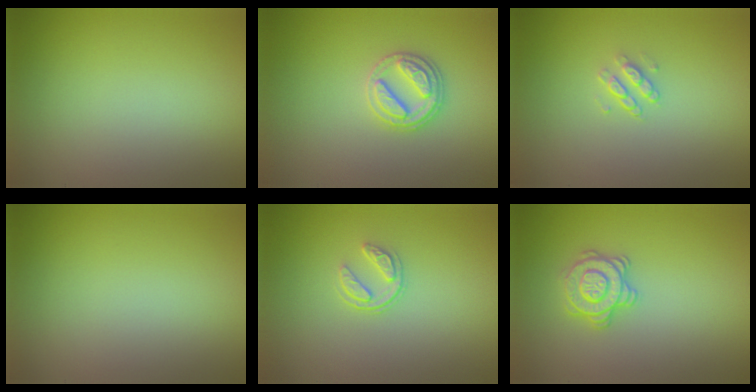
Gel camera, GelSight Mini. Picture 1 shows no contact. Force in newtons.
{"total": 2.8, "press": 2.8, "slide": 0.5}
{"total": 1.4, "press": 1.0, "slide": 1.0}
{"total": 0.0}
{"total": 1.7, "press": 1.1, "slide": 1.3}
{"total": 2.8, "press": 2.7, "slide": 0.7}